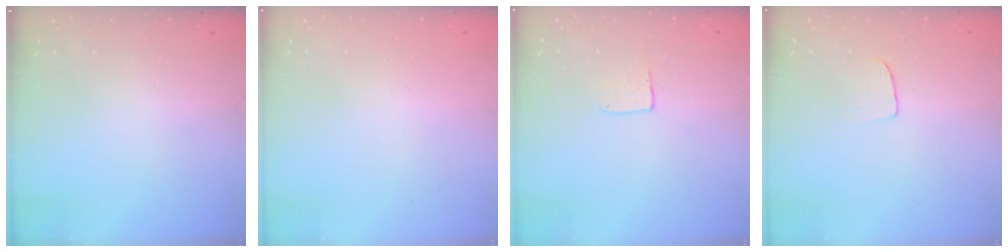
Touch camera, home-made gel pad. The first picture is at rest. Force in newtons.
{"total": 0.0}
{"total": 5.8, "press": 5.8, "slide": 0.4}
{"total": 5.5, "press": 5.5, "slide": 0.3}